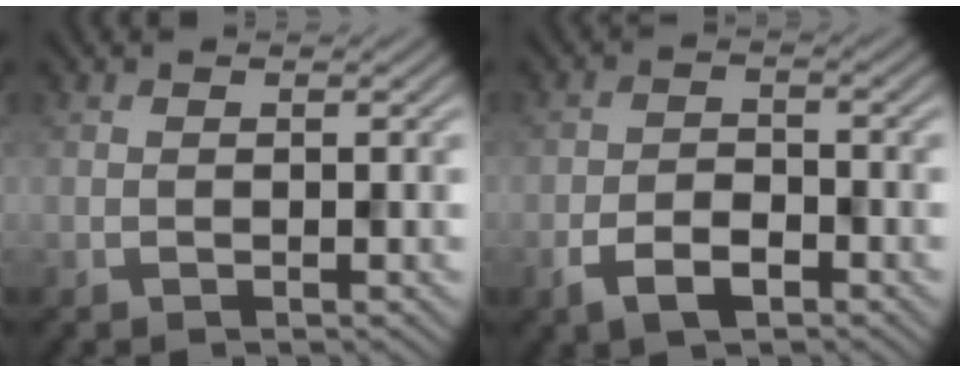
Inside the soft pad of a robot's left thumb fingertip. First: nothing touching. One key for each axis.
{"total": 4.7, "fx": -2.7, "fy": 2.5, "fz": 3.0, "tx": -0.058, "ty": -0.004, "tz": -0.056}